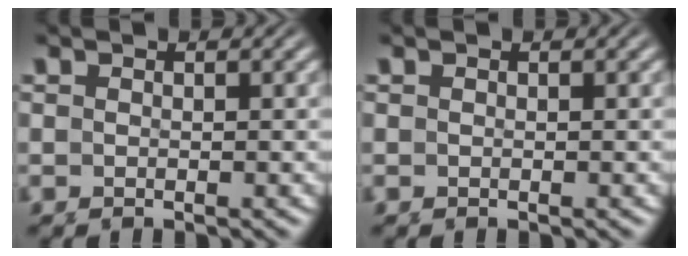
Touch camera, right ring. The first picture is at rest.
{"total": 0.0}